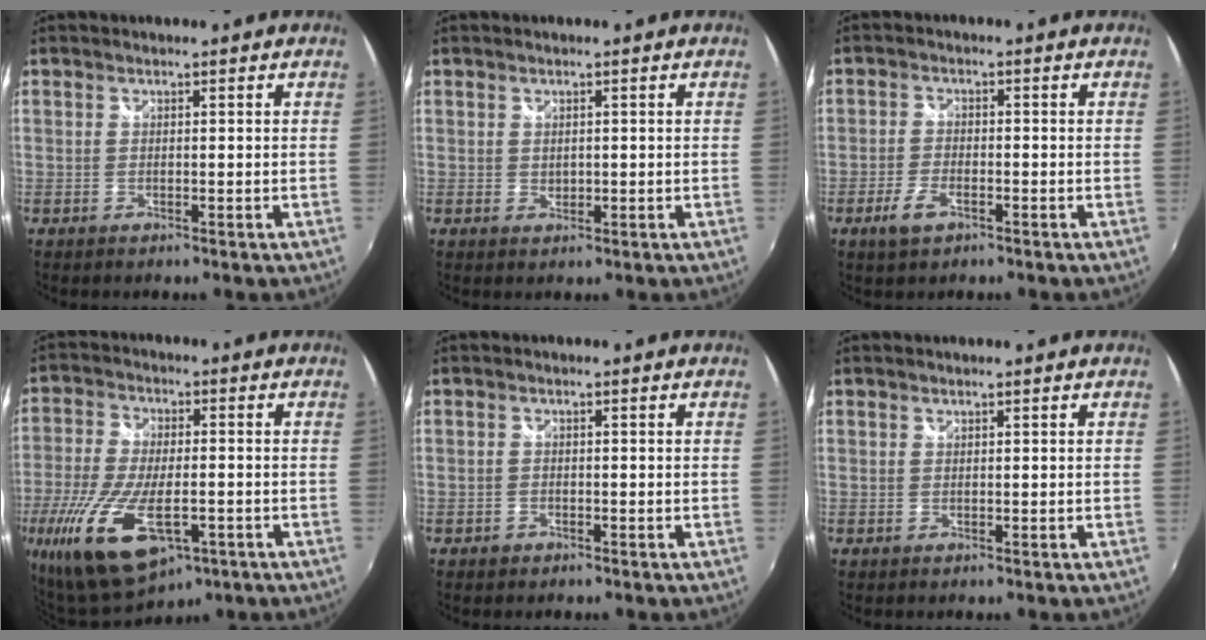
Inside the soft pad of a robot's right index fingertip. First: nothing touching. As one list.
[{"total": 1.0, "force": [0.3, 0.9, 0.5], "torque": [-0.005, 0.000, 0.005]}, {"total": 4.5, "force": [-2.6, 2.1, 3.0], "torque": [-0.074, -0.005, -0.050]}, {"total": 20.1, "force": [-8.2, 8.9, 16.0], "torque": [-0.352, -0.055, -0.134]}, {"total": 1.4, "force": [-0.9, 1.0, 0.2], "torque": [-0.008, 0.000, -0.015]}, {"total": 0.0}]